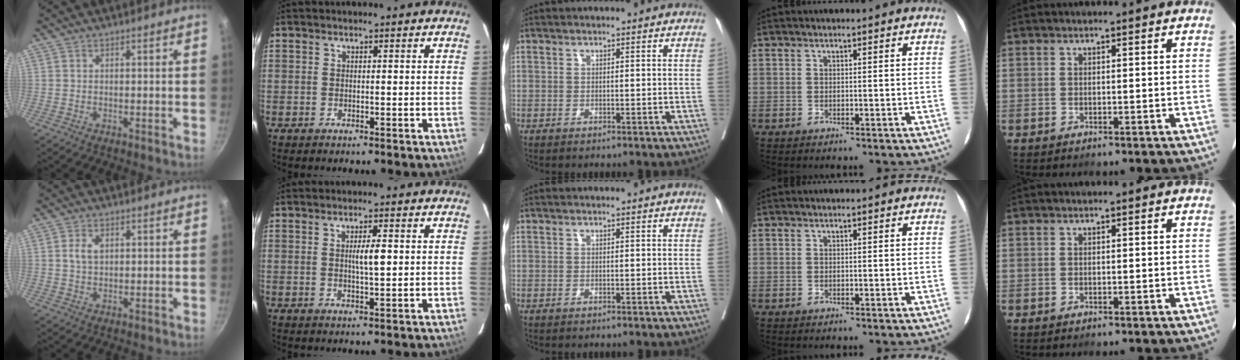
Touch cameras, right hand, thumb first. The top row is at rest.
{"thumb": {"total": 3.2, "force": [0.8, 2.1, 2.3], "torque": [-0.041, 0.000, 0.017]}, "index": {"total": 3.2, "force": [0.4, 0.3, 3.2], "torque": [-0.056, -0.001, 0.006]}}